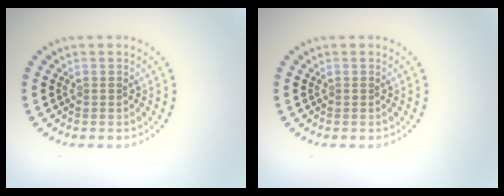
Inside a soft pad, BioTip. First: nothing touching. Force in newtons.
{"total": 0.0}